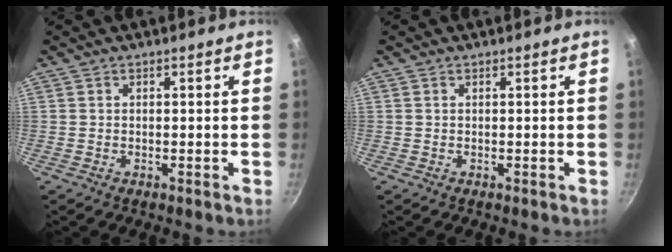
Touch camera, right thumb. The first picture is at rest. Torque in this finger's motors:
{"motor_torque": [0.16, 0.07, 0.27, 0.05, 0.03]}